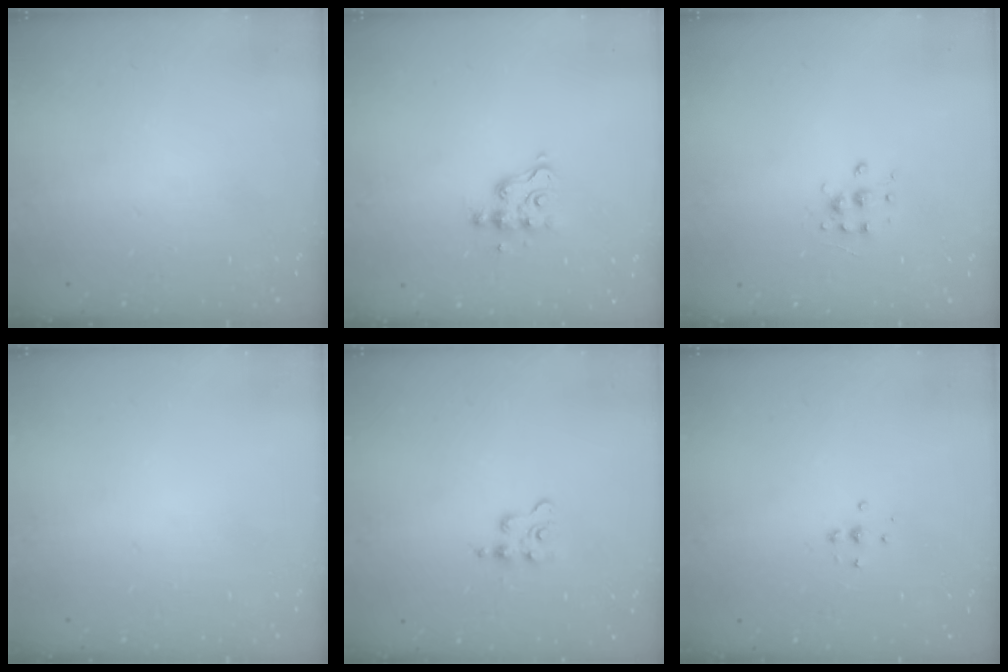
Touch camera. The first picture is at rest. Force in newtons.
{"total": 6.2, "press": 6.2, "slide": 0.2}
{"total": 5.5, "press": 5.5, "slide": 0.4}
{"total": 0.0}
{"total": 2.7, "press": 2.7, "slide": 0.5}
{"total": 3.9, "press": 3.9, "slide": 0.6}